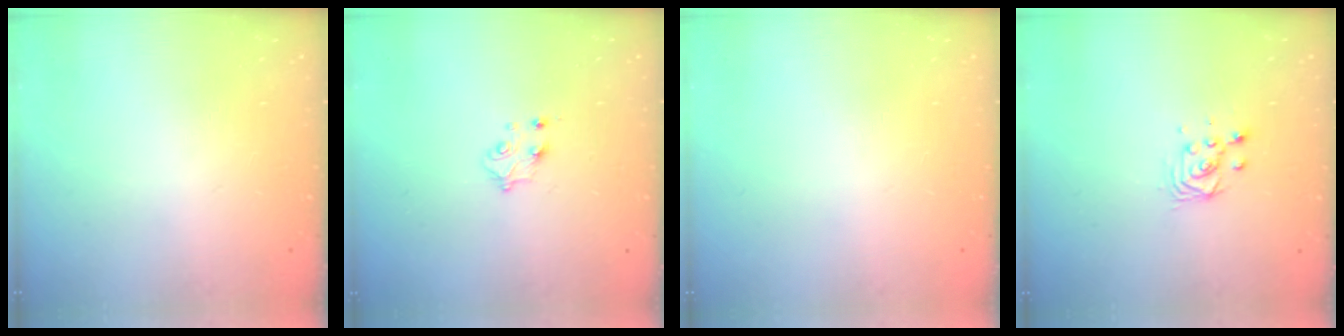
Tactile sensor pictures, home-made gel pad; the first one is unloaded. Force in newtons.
{"total": 4.4, "press": 4.4, "slide": 0.5}
{"total": 0.0}
{"total": 3.5, "press": 3.5, "slide": 0.2}